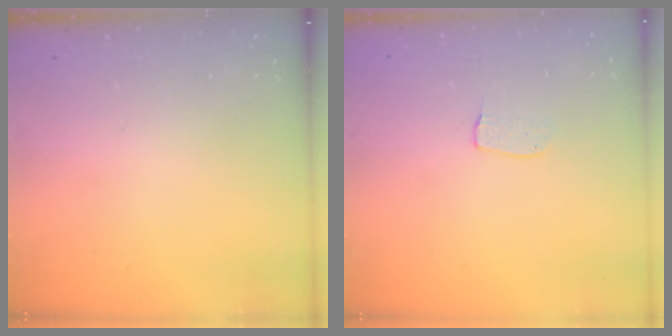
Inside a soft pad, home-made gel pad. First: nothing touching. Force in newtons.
{"total": 5.3, "press": 5.3, "slide": 0.3}